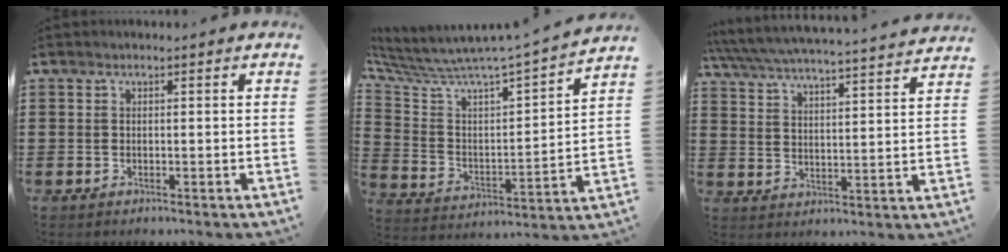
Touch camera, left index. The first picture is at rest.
{"total": 5.1, "force": [4.9, -0.1, 1.3], "torque": [-0.061, -0.064, 0.072]}
{"total": 4.9, "force": [4.7, -0.3, 1.2], "torque": [-0.047, -0.035, 0.076]}